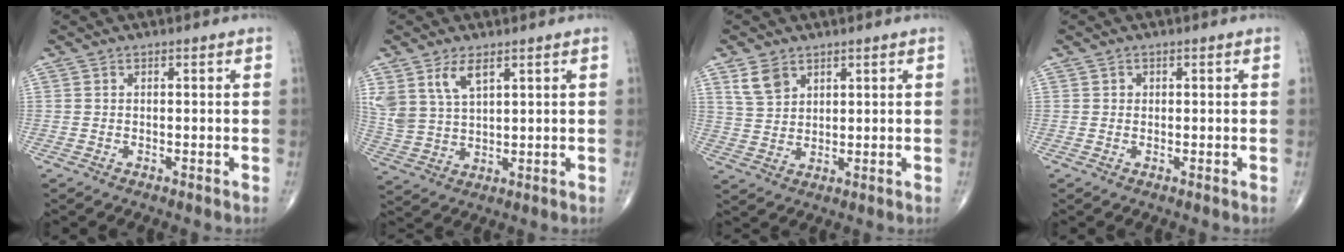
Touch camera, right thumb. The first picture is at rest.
{"total": 7.6, "force": [4.4, 3.7, 5.0], "torque": [-0.097, -0.014, 0.098]}
{"total": 5.2, "force": [3.1, 3.4, 2.4], "torque": [-0.036, -0.012, 0.067]}
{"total": 0.7, "force": [0.1, 0.7, 0.1], "torque": [0.002, 0.002, 0.002]}